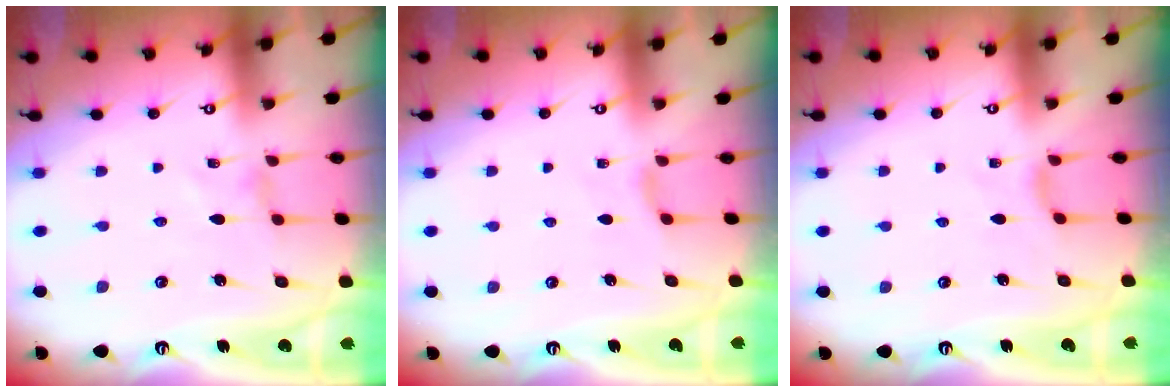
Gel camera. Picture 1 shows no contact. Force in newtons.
{"total": 2.7, "press": 2.7, "slide": 0.6}
{"total": 2.3, "press": 2.2, "slide": 0.6}